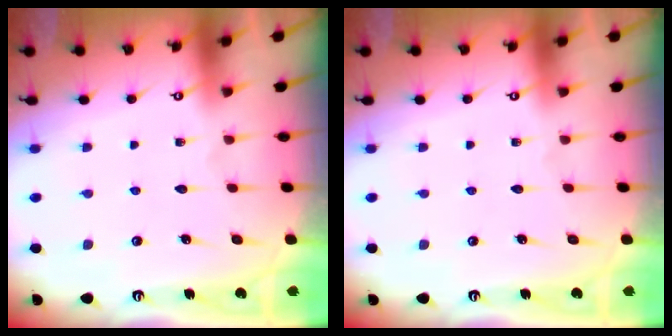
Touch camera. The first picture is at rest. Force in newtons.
{"total": 0.0}